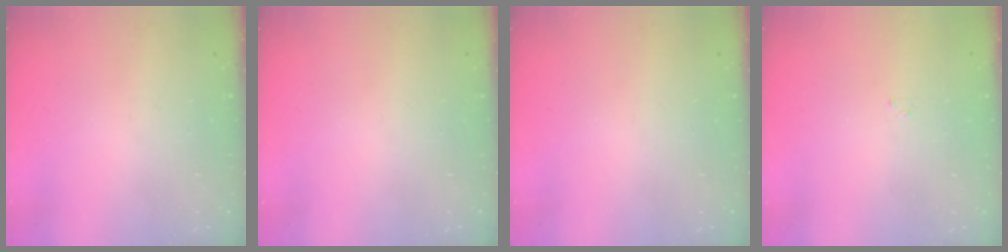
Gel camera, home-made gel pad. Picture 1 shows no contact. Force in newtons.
{"total": 0.0}
{"total": 0.0}
{"total": 1.2, "press": 1.2, "slide": 0.2}